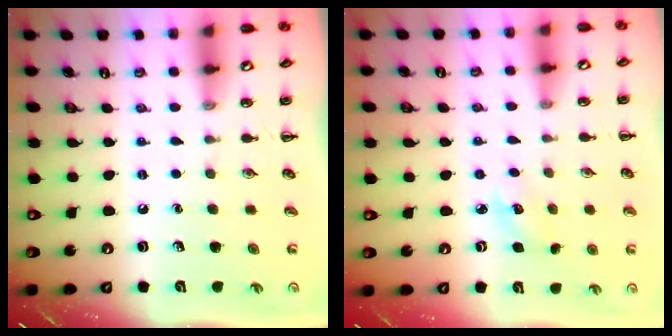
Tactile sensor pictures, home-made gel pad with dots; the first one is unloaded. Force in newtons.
{"total": 3.9, "press": 3.8, "slide": 1.1}